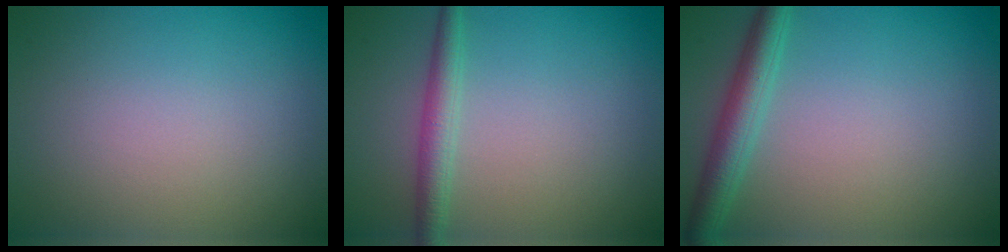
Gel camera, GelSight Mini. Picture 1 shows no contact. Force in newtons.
{"total": 2.4, "press": 2.4, "slide": 0.0}
{"total": 3.5, "press": 3.5, "slide": 0.1}